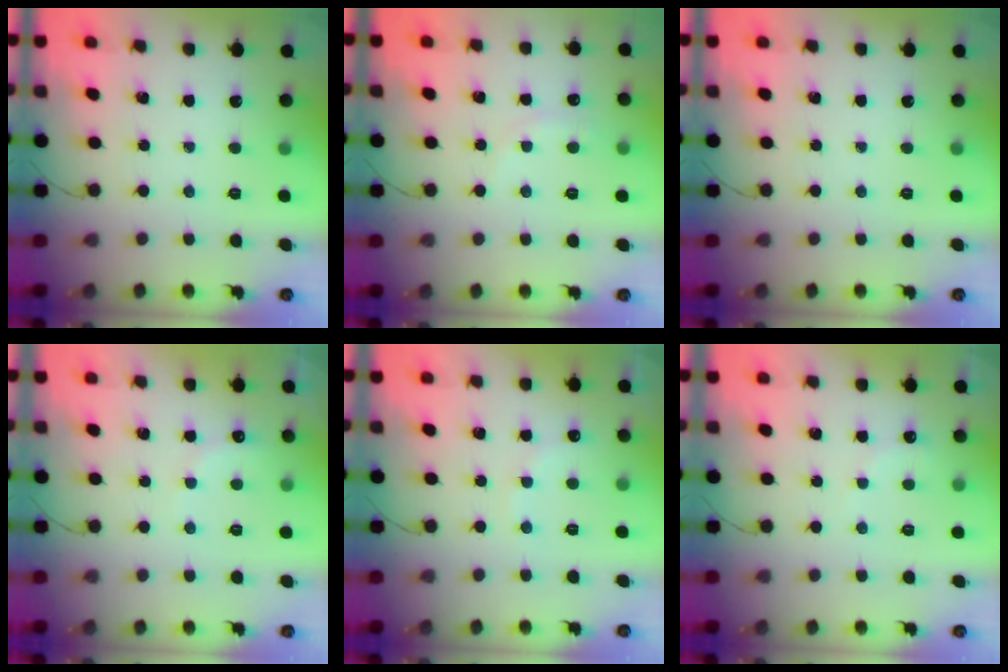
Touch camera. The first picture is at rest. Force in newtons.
{"total": 3.8, "press": 3.6, "slide": 1.2}
{"total": 0.0}
{"total": 7.5, "press": 7.3, "slide": 1.6}
{"total": 6.5, "press": 6.4, "slide": 1.4}
{"total": 4.2, "press": 4.1, "slide": 1.0}